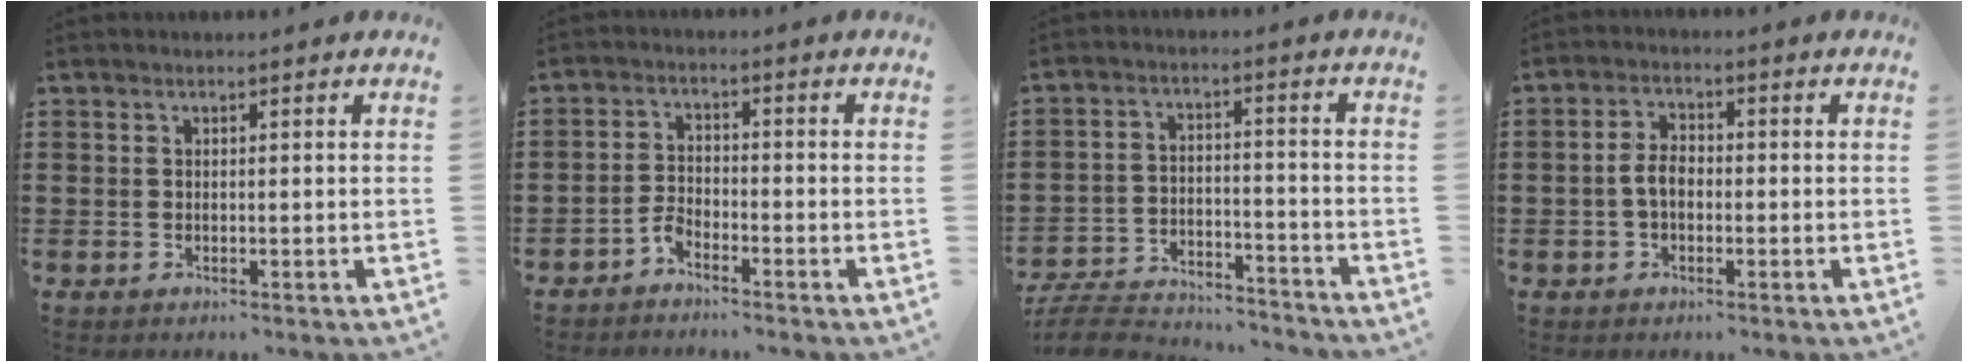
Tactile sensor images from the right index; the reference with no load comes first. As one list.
[{"total": 2.6, "force": [-2.3, 0.8, 0.9], "torque": [-0.022, 0.006, -0.047]}, {"total": 6.6, "force": [-6.4, 1.2, 1.4], "torque": [-0.035, 0.013, -0.127]}, {"total": 3.8, "force": [-0.8, 2.2, 3.0], "torque": [-0.072, 0.000, -0.019]}]